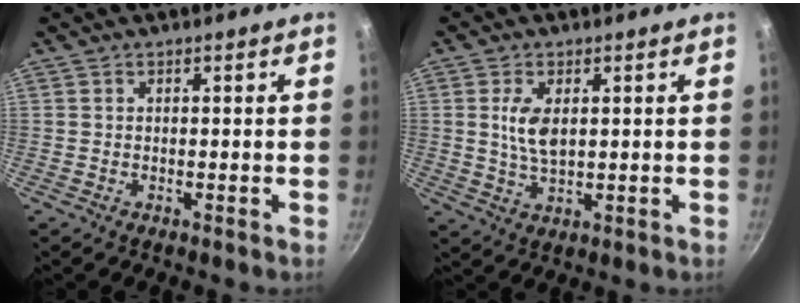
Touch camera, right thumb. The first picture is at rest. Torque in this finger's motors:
{"motor_torque": [1.09, 0.64, 0.90, -0.42, 0.05]}